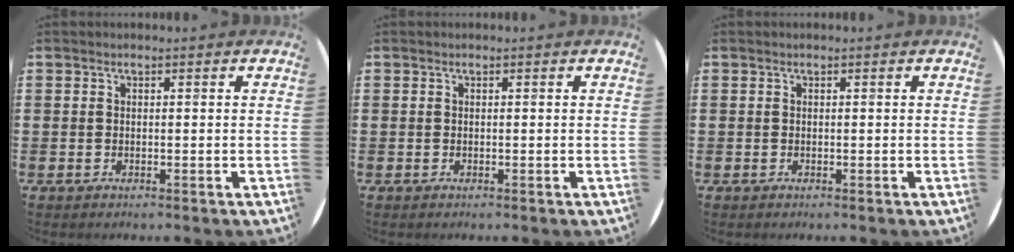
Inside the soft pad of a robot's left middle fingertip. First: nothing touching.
{"total": 0.0}
{"total": 0.0}